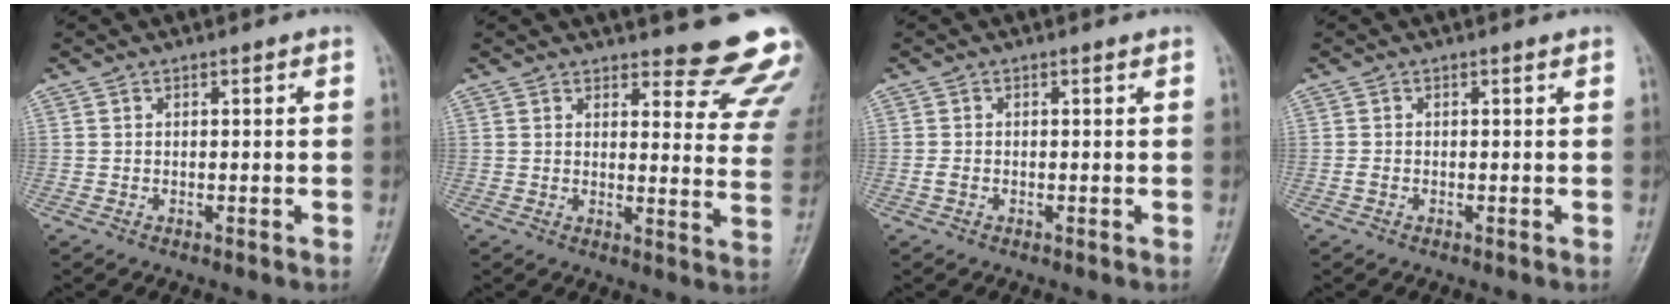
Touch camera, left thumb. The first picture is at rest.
{"total": 14.3, "force": [13.0, 3.1, 5.1], "torque": [-0.013, -0.119, 0.129]}
{"total": 1.1, "force": [-0.2, 0.7, 0.8], "torque": [-0.015, 0.003, 0.003]}
{"total": 0.8, "force": [-0.1, 0.5, 0.6], "torque": [-0.011, 0.001, 0.002]}